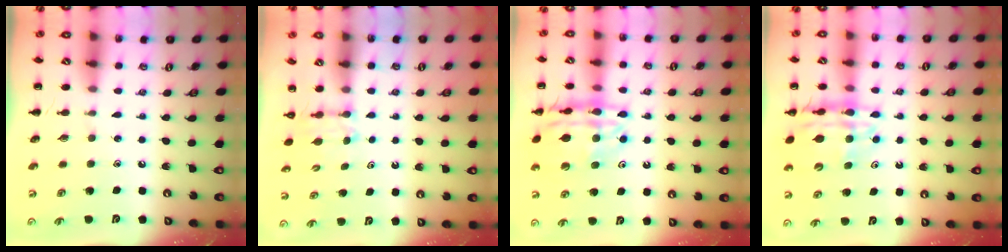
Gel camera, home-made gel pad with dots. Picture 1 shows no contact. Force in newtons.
{"total": 2.6, "press": 2.4, "slide": 1.0}
{"total": 17.7, "press": 17.5, "slide": 2.1}
{"total": 13.1, "press": 12.6, "slide": 3.7}